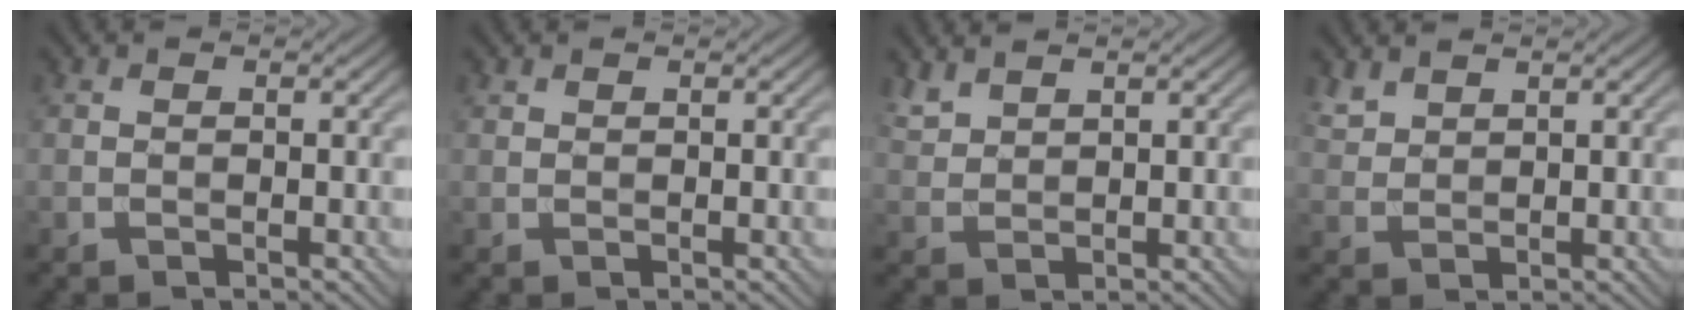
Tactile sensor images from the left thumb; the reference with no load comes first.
{"total": 0.5, "force": [0.5, 0.2, 0.1], "torque": [-0.003, 0.000, 0.012]}
{"total": 2.5, "force": [2.2, 0.7, 0.9], "torque": [-0.028, 0.002, 0.055]}
{"total": 2.5, "force": [2.1, 1.0, 0.9], "torque": [-0.026, 0.002, 0.051]}